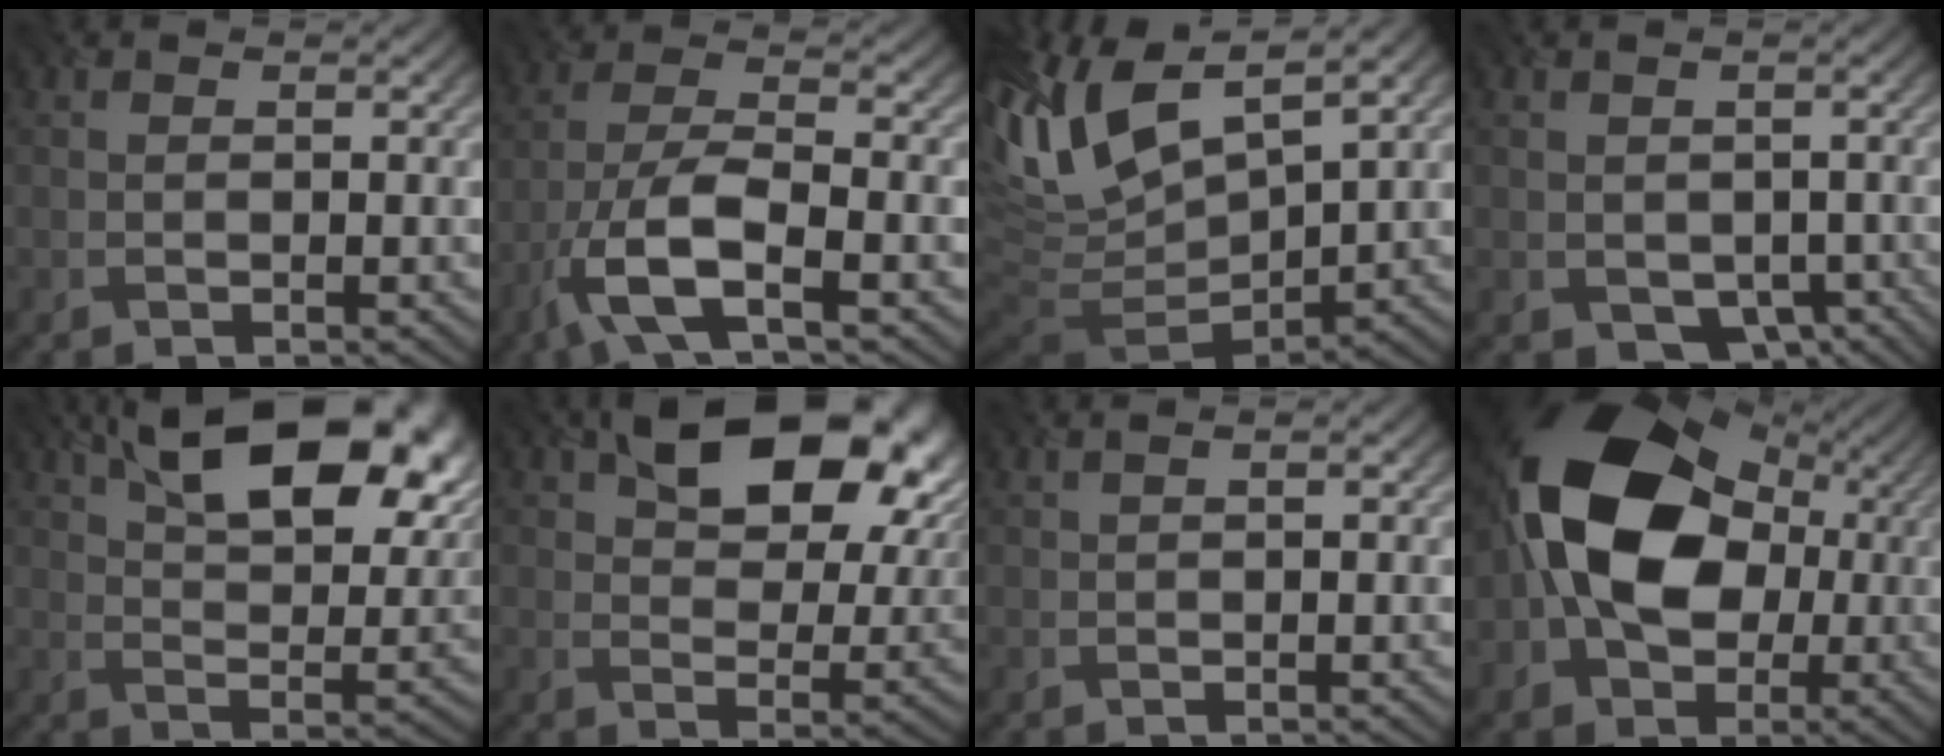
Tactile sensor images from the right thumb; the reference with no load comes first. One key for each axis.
{"total": 9.1, "fx": -4.6, "fy": 2.7, "fz": 7.3, "tx": -0.159, "ty": 0.000, "tz": -0.102}
{"total": 14.1, "fx": 5.5, "fy": 6.3, "fz": 11.4, "tx": -0.258, "ty": 0.009, "tz": 0.106}
{"total": 5.1, "fx": -1.8, "fy": 4.1, "fz": 2.4, "tx": -0.041, "ty": -0.019, "tz": -0.018}
{"total": 16.6, "fx": 8.8, "fy": 7.4, "fz": 11.9, "tx": -0.202, "ty": 0.007, "tz": 0.139}
{"total": 16.0, "fx": 7.9, "fy": 8.6, "fz": 10.9, "tx": -0.173, "ty": 0.006, "tz": 0.133}
{"total": 1.6, "fx": 1.1, "fy": 0.2, "fz": 1.1, "tx": -0.020, "ty": 0.000, "tz": 0.020}
{"total": 18.1, "fx": 0.6, "fy": 12.9, "fz": 12.6, "tx": -0.208, "ty": 0.012, "tz": -0.007}